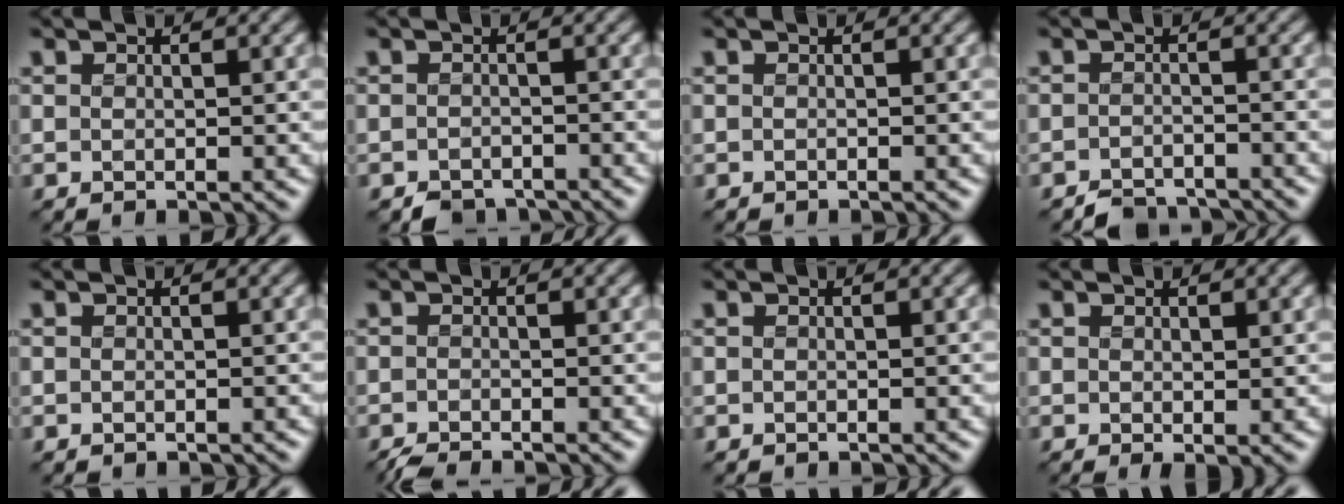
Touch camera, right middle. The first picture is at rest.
{"total": 2.4, "force": [-2.3, 0.7, 0.1], "torque": [0.001, -0.006, -0.038]}
{"total": 0.0}
{"total": 2.9, "force": [-2.8, 0.4, 0.1], "torque": [0.001, 0.001, -0.047]}
{"total": 0.0}
{"total": 2.1, "force": [-2.1, 0.2, 0.3], "torque": [-0.001, -0.010, -0.038]}
{"total": 0.0}
{"total": 0.6, "force": [0.3, 0.1, 0.6], "torque": [-0.013, -0.002, 0.010]}